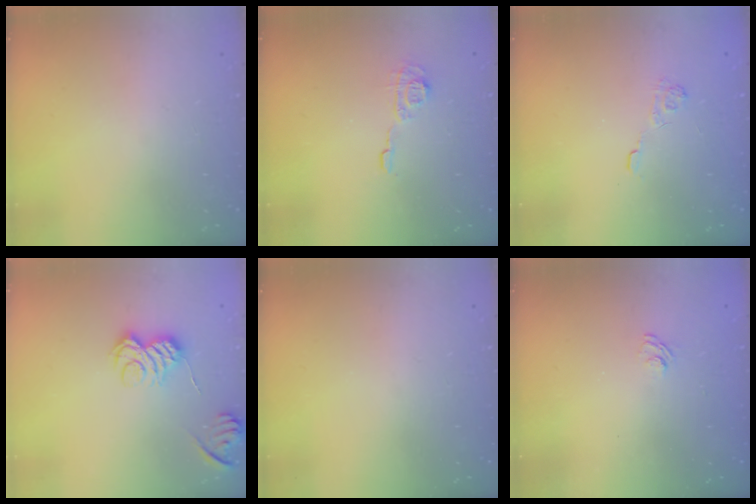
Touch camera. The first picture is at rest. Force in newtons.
{"total": 6.7, "press": 6.7, "slide": 0.0}
{"total": 3.2, "press": 2.8, "slide": 1.5}
{"total": 8.9, "press": 8.9, "slide": 0.3}
{"total": 0.0}
{"total": 2.0, "press": 1.5, "slide": 1.3}